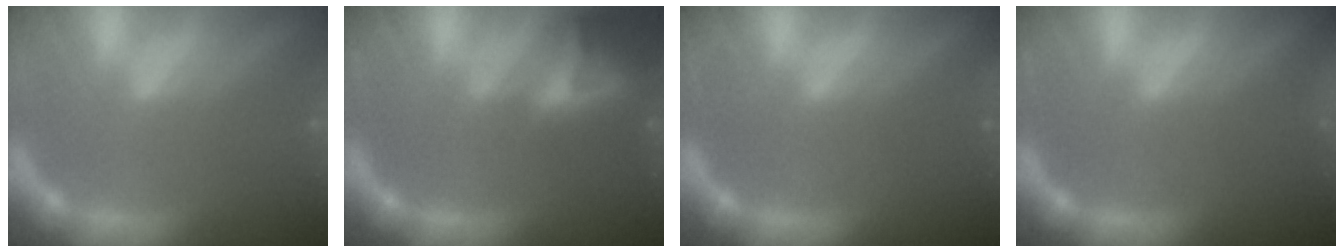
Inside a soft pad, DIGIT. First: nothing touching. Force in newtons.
{"total": 8.0}
{"total": 1.9}
{"total": 7.5}